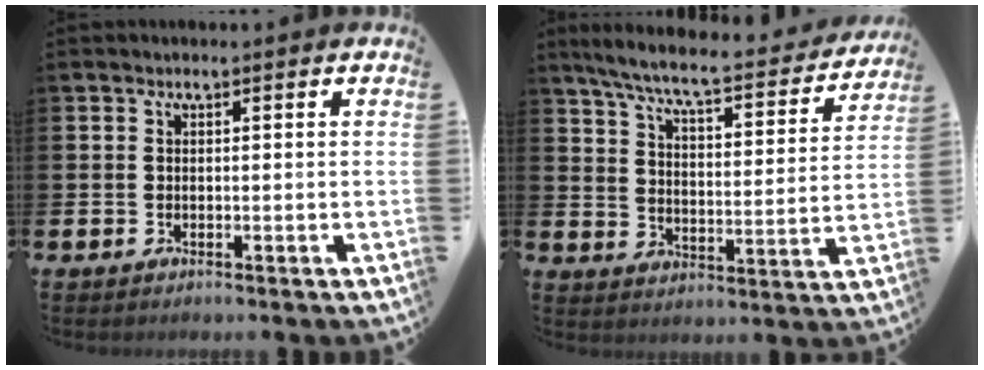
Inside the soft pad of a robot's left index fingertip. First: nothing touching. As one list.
[{"total": 7.3, "force": [6.4, 0.8, 3.4], "torque": [-0.097, -0.043, 0.105]}]